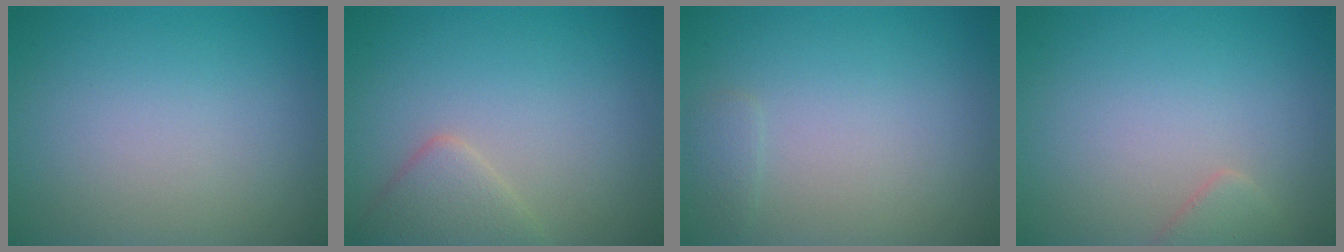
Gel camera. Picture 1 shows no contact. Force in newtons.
{"total": 2.6, "press": 2.6, "slide": 0.1}
{"total": 0.8, "press": 0.8, "slide": 0.1}
{"total": 1.4, "press": 1.4, "slide": 0.1}